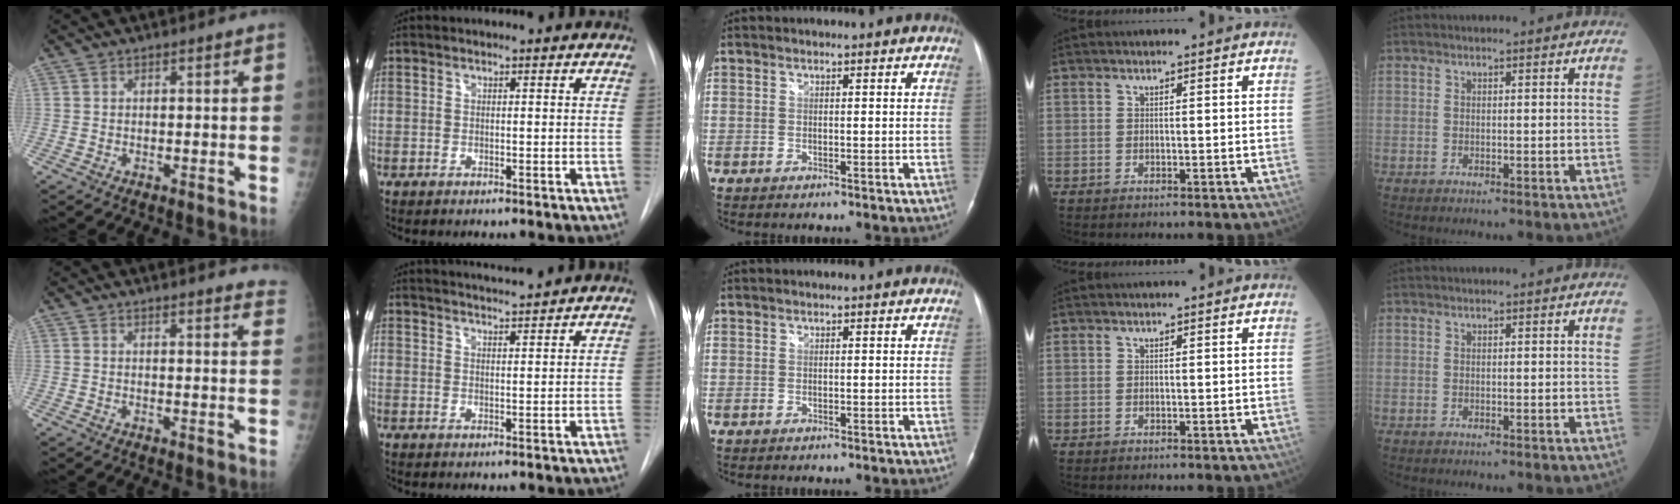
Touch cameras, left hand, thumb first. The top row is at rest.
{"thumb": {"total": 11.0, "force": [10.5, 1.4, 2.8], "torque": [0.002, -0.059, 0.094]}, "index": {"total": 3.8, "force": [3.6, -0.9, 0.7], "torque": [-0.013, 0.002, 0.058]}}